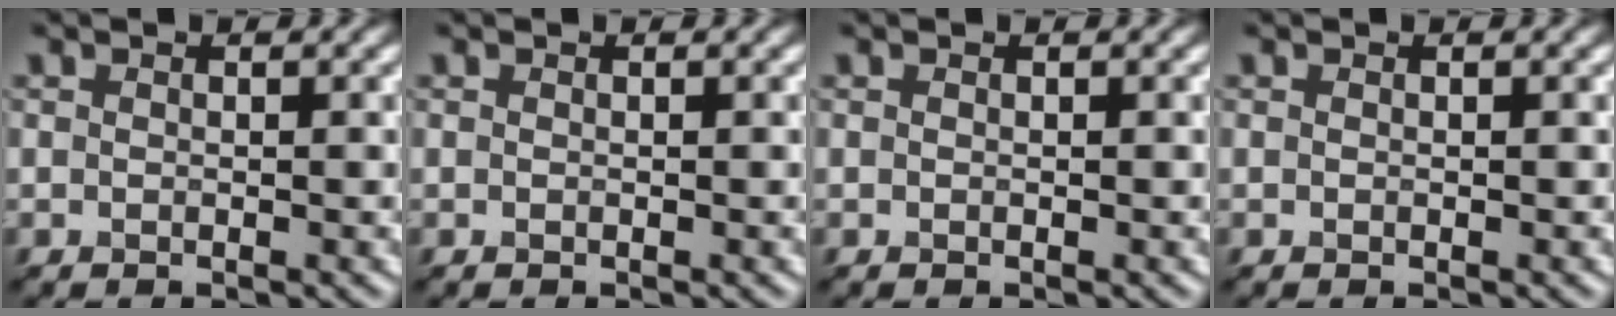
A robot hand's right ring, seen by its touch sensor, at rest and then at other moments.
{"total": 0.0}
{"total": 0.0}
{"total": 0.0}